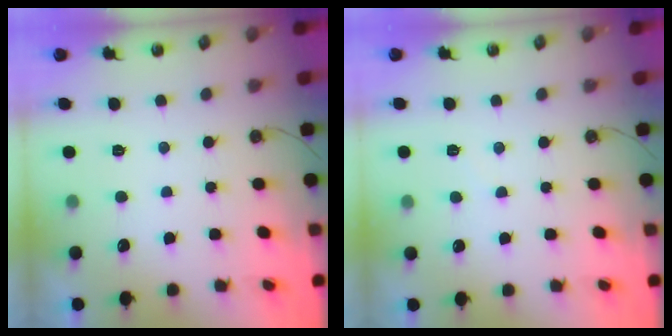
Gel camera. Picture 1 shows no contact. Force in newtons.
{"total": 2.9, "press": 2.9, "slide": 0.4}